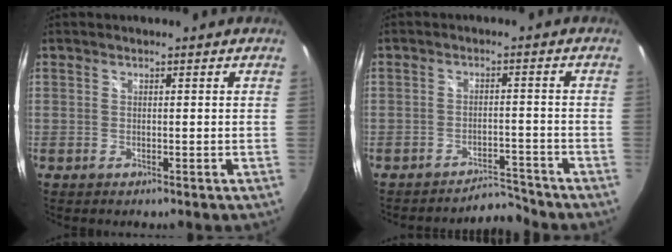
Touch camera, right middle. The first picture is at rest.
{"total": 4.2, "force": [-4.2, -0.1, -0.5], "torque": [0.001, 0.010, -0.069]}